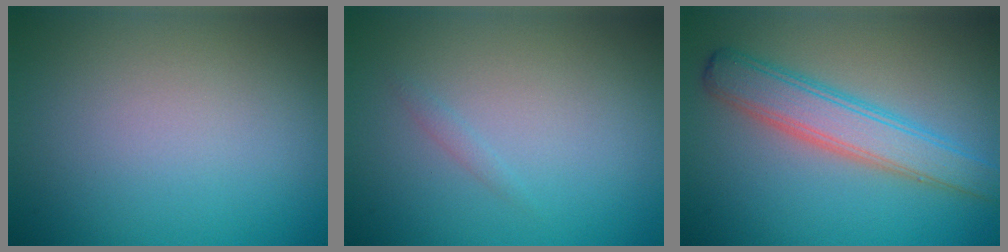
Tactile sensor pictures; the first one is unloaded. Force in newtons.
{"total": 0.5, "press": 0.5, "slide": 0.0}
{"total": 4.7, "press": 4.7, "slide": 0.1}